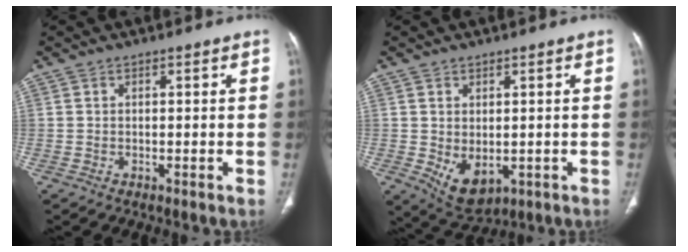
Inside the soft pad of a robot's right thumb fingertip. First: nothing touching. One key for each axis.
{"total": 6.7, "fx": -1.1, "fy": 4.1, "fz": 5.1, "tx": -0.073, "ty": -0.008, "tz": 0.006}